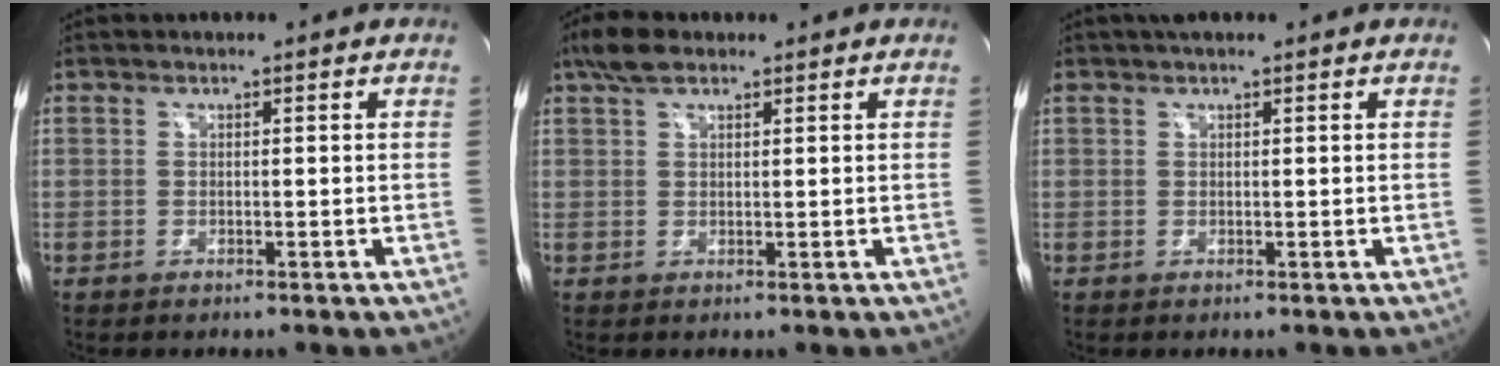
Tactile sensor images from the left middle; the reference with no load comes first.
{"total": 4.0, "force": [2.9, 1.6, 2.3], "torque": [-0.057, 0.016, 0.057]}
{"total": 2.4, "force": [1.9, 0.5, 1.4], "torque": [-0.029, 0.025, 0.035]}